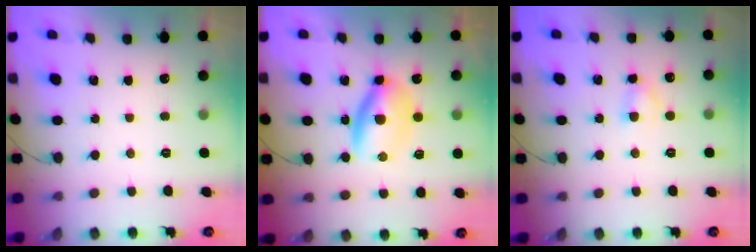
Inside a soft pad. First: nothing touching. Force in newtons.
{"total": 6.5, "press": 6.4, "slide": 0.9}
{"total": 2.7, "press": 2.5, "slide": 1.0}